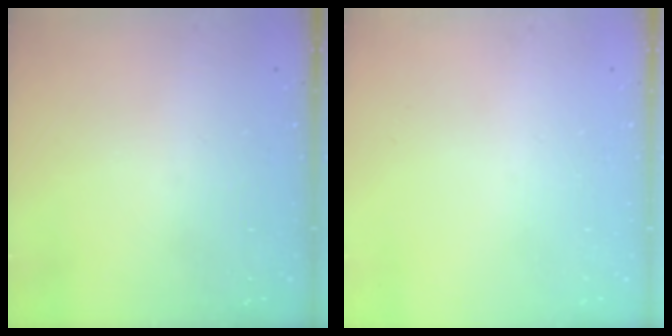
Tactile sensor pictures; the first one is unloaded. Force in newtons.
{"total": 0.0}